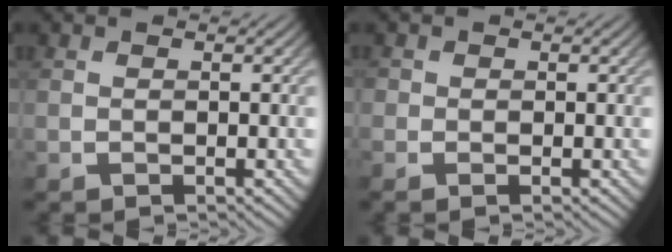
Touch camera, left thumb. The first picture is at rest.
{"total": 1.0, "force": [-0.2, 1.0, 0.2], "torque": [-0.002, -0.001, -0.006]}